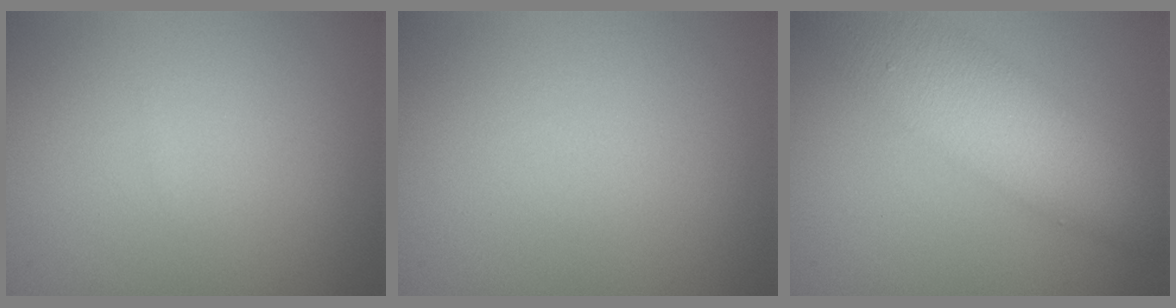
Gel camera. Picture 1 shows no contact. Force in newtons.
{"total": 0.0}
{"total": 8.1, "press": 8.1, "slide": 0.3}